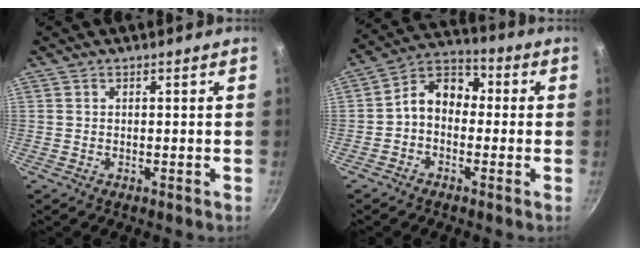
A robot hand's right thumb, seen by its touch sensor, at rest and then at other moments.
{"total": 8.5, "force": [-0.9, 6.4, 5.4], "torque": [-0.068, 0.037, -0.040]}